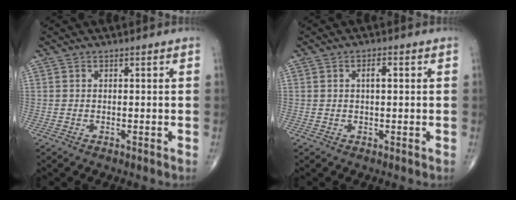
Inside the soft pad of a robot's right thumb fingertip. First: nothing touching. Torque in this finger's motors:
{"motor_torque": [0.07, 1.67, 0.48, 0.34, -0.01]}